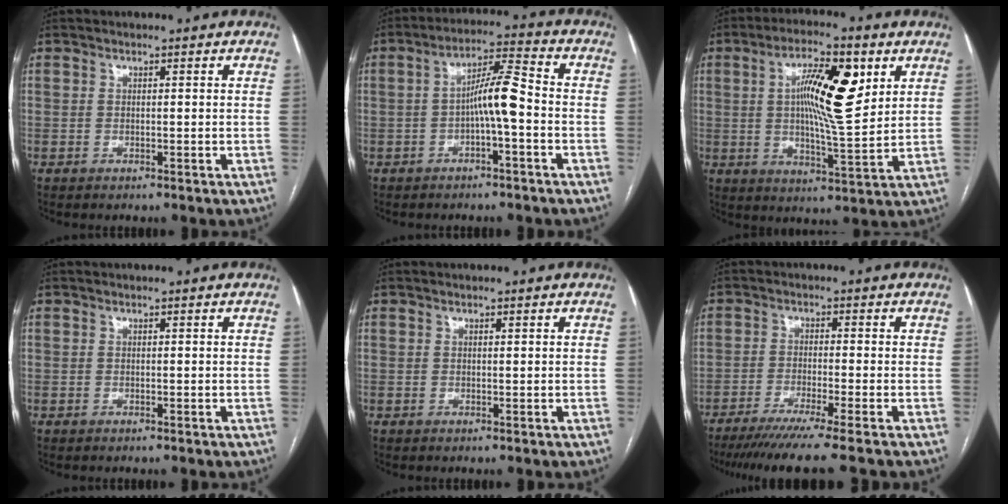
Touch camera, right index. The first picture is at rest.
{"total": 6.9, "force": [-1.5, 0.6, 6.7], "torque": [-0.118, 0.023, -0.027]}
{"total": 13.0, "force": [3.8, 2.6, 12.1], "torque": [-0.208, 0.008, 0.061]}
{"total": 0.0}
{"total": 0.0}
{"total": 9.4, "force": [-7.6, -1.9, 5.2], "torque": [-0.063, -0.032, -0.119]}